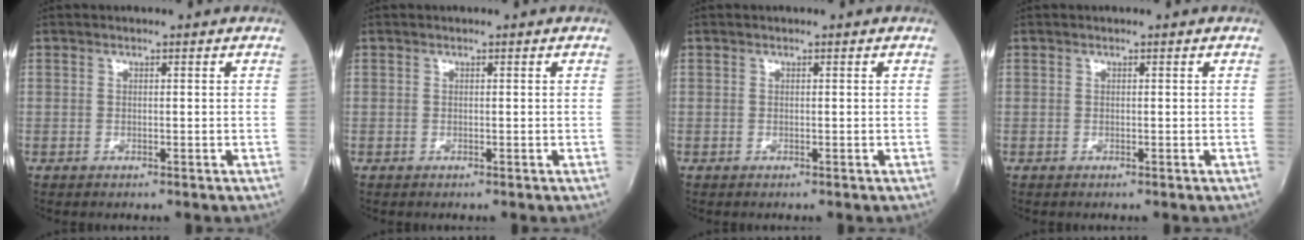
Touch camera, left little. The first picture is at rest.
{"total": 0.0}
{"total": 0.0}
{"total": 0.0}